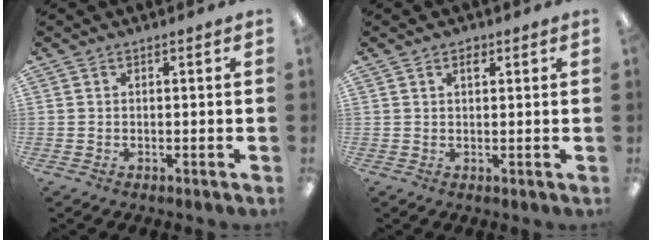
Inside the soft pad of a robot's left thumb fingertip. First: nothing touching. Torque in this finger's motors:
{"motor_torque": [-0.13, -0.03, -0.40, 0.19, 0.00]}